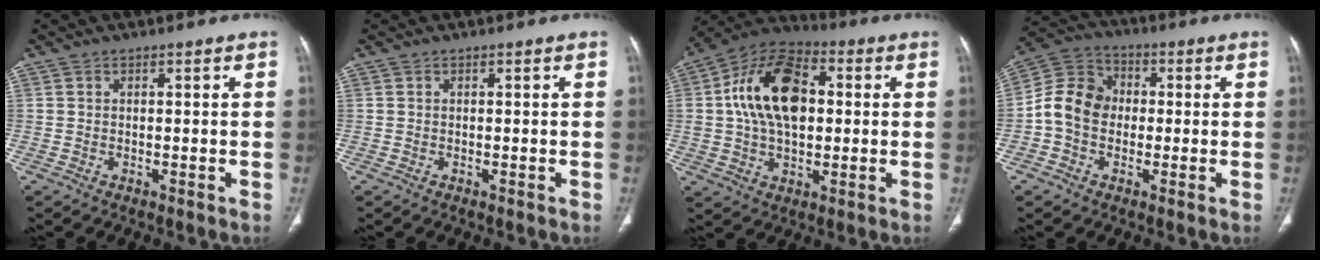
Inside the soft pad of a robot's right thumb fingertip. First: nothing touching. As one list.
[{"total": 0.0}, {"total": 17.7, "force": [2.3, 10.9, 13.8], "torque": [-0.227, 0.022, 0.035]}, {"total": 9.7, "force": [-0.8, 7.9, 5.5], "torque": [-0.090, 0.034, -0.028]}]